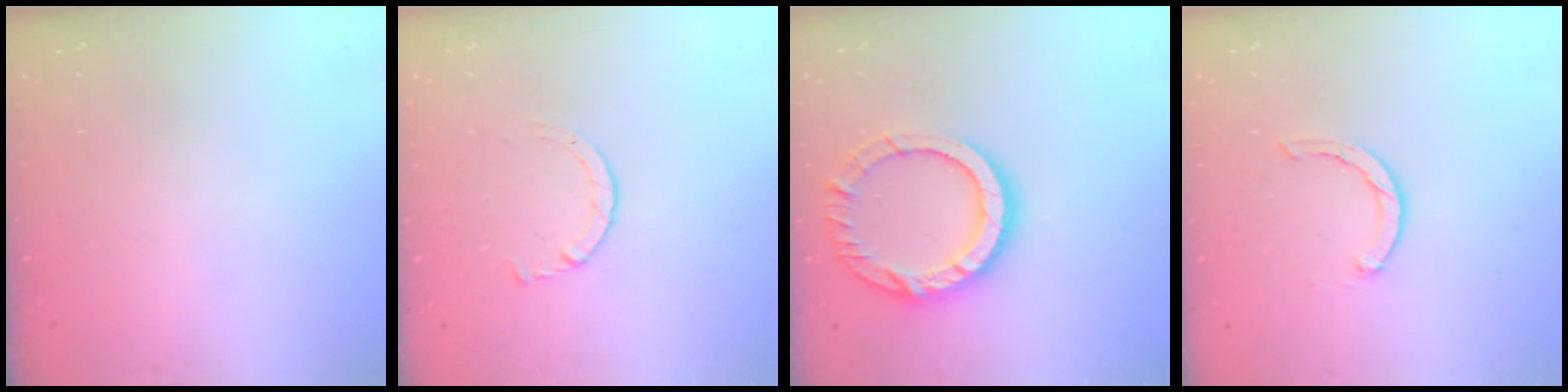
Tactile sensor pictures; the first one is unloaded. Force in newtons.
{"total": 2.9, "press": 2.8, "slide": 0.3}
{"total": 15.1, "press": 15.0, "slide": 1.5}
{"total": 1.9, "press": 1.9, "slide": 0.3}